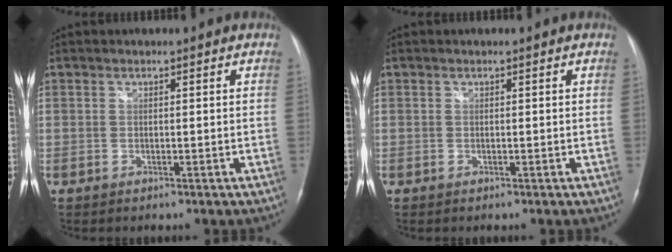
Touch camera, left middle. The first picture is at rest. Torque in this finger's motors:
{"motor_torque": [0.00, 0.00, -0.07, 0.00]}